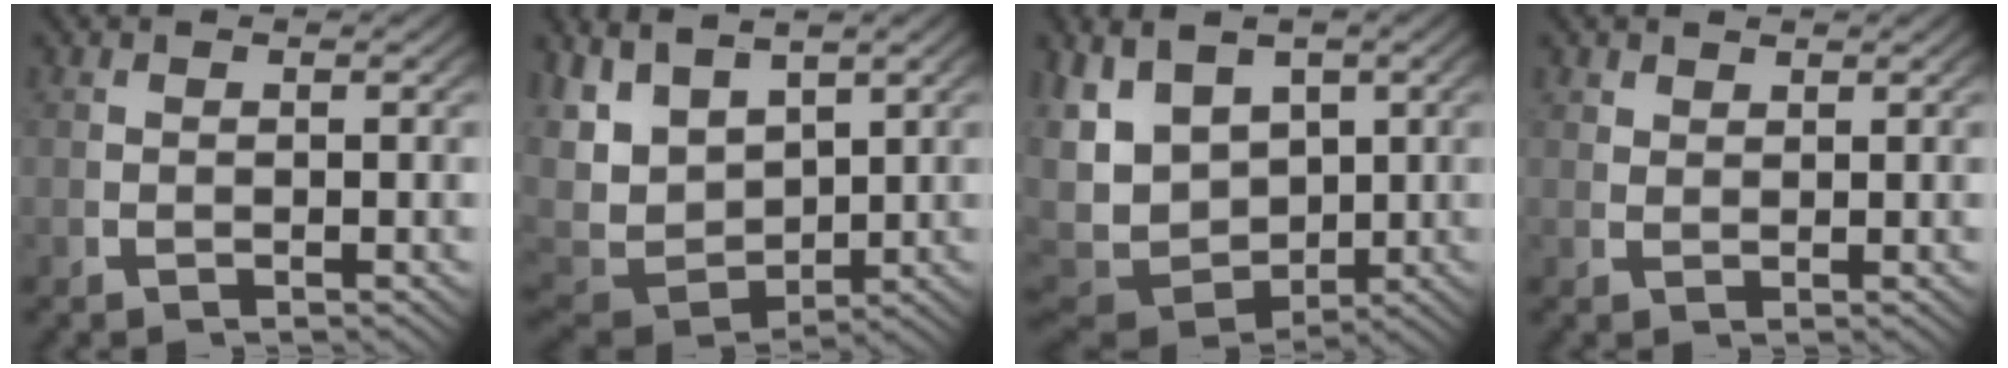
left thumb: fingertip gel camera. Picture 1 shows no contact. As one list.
[{"total": 9.2, "force": [1.5, 6.8, 6.0], "torque": [-0.149, -0.025, 0.038]}, {"total": 11.4, "force": [0.3, 8.8, 7.4], "torque": [-0.176, -0.037, 0.020]}, {"total": 1.4, "force": [1.4, 0.1, 0.1], "torque": [0.000, -0.003, 0.035]}]